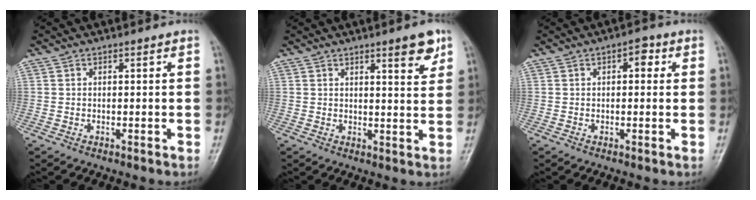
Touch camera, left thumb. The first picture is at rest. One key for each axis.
{"total": 5.6, "fx": 3.5, "fy": 1.2, "fz": 4.3, "tx": -0.049, "ty": -0.021, "tz": 0.046}
{"total": 3.0, "fx": 0.9, "fy": 1.7, "fz": 2.4, "tx": -0.016, "ty": 0.005, "tz": 0.004}